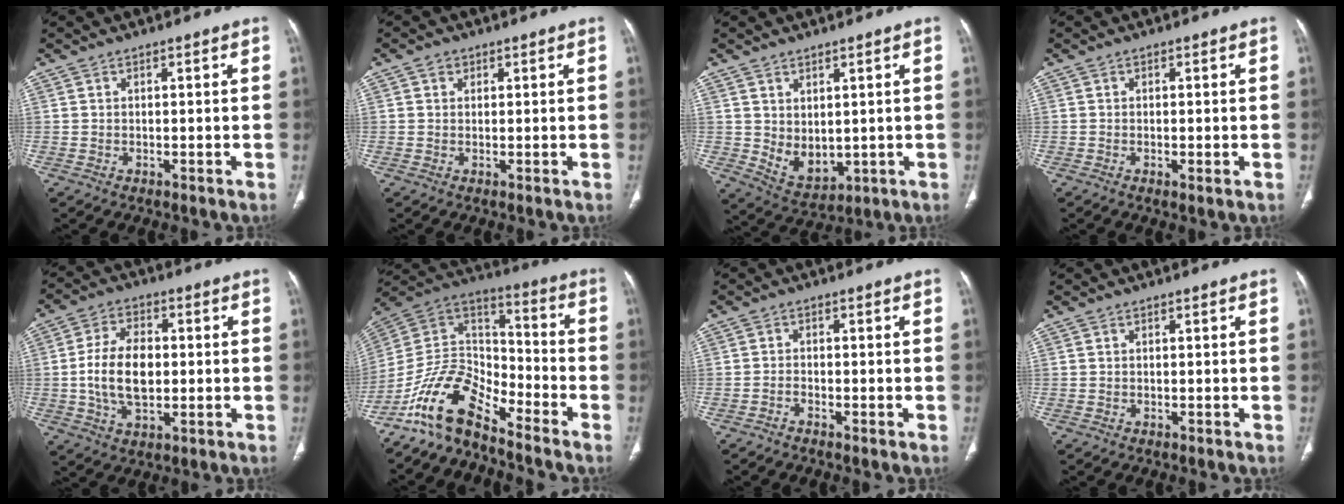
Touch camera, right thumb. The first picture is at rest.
{"total": 1.6, "force": [0.7, 1.3, 0.5], "torque": [0.002, -0.001, 0.007]}
{"total": 6.0, "force": [1.0, 4.6, 3.8], "torque": [-0.042, -0.021, 0.042]}
{"total": 1.1, "force": [-0.3, 0.2, 1.1], "torque": [-0.016, -0.003, -0.006]}
{"total": 11.1, "force": [-0.3, 6.6, 8.9], "torque": [-0.157, 0.009, -0.004]}
{"total": 13.0, "force": [-10.4, 5.0, 6.1], "torque": [-0.099, 0.096, -0.208]}
{"total": 1.0, "force": [-1.0, 0.1, 0.3], "torque": [-0.008, 0.007, -0.022]}
{"total": 0.0}